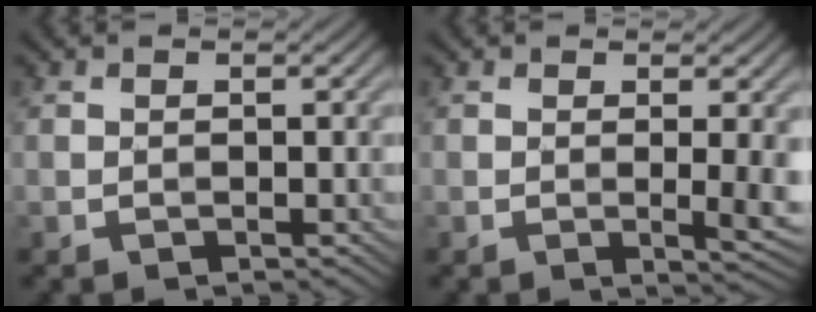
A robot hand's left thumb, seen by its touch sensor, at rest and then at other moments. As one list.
[{"total": 3.2, "force": [0.2, 0.4, 3.2], "torque": [-0.054, -0.004, 0.004]}]